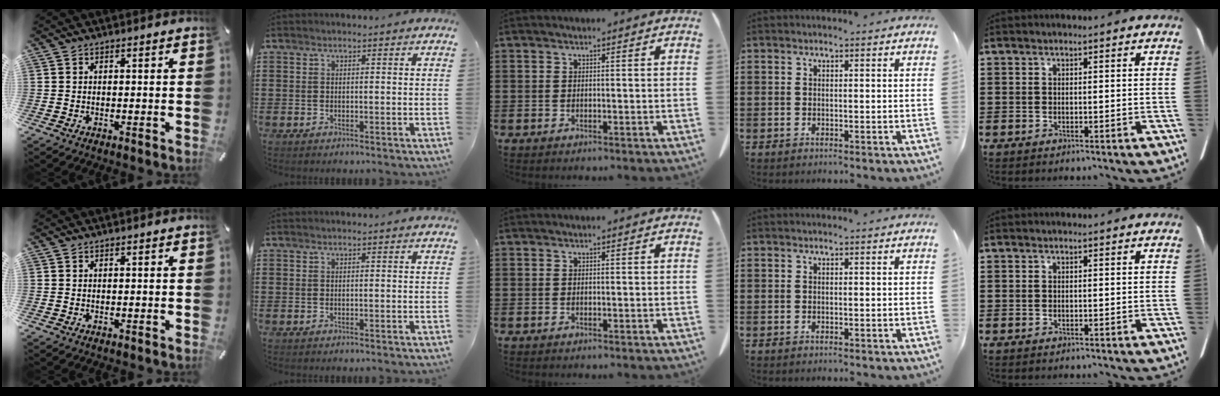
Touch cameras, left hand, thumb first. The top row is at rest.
{}